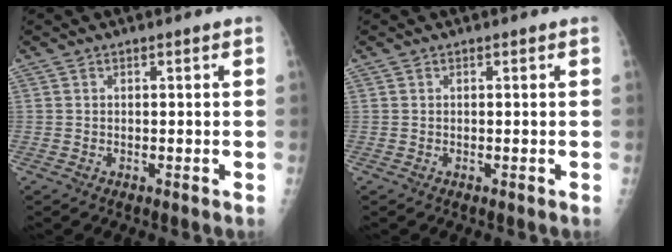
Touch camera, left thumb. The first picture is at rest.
{"total": 0.0}